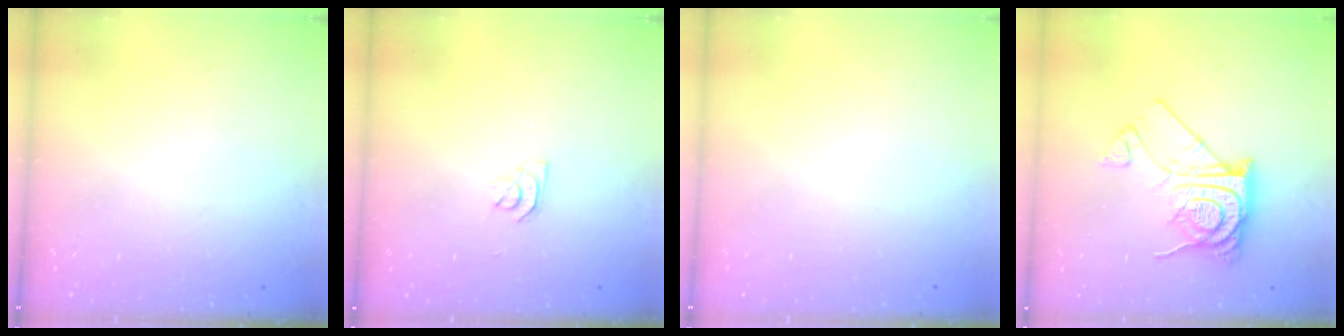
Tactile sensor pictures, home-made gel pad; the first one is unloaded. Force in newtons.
{"total": 3.4, "press": 3.4, "slide": 0.4}
{"total": 1.7, "press": 1.7, "slide": 0.1}
{"total": 12.7, "press": 12.7, "slide": 1.2}